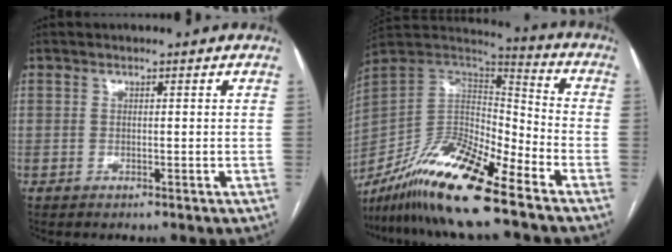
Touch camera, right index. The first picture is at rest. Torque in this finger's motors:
{"motor_torque": [0.35, -1.08, -0.18, -0.13]}